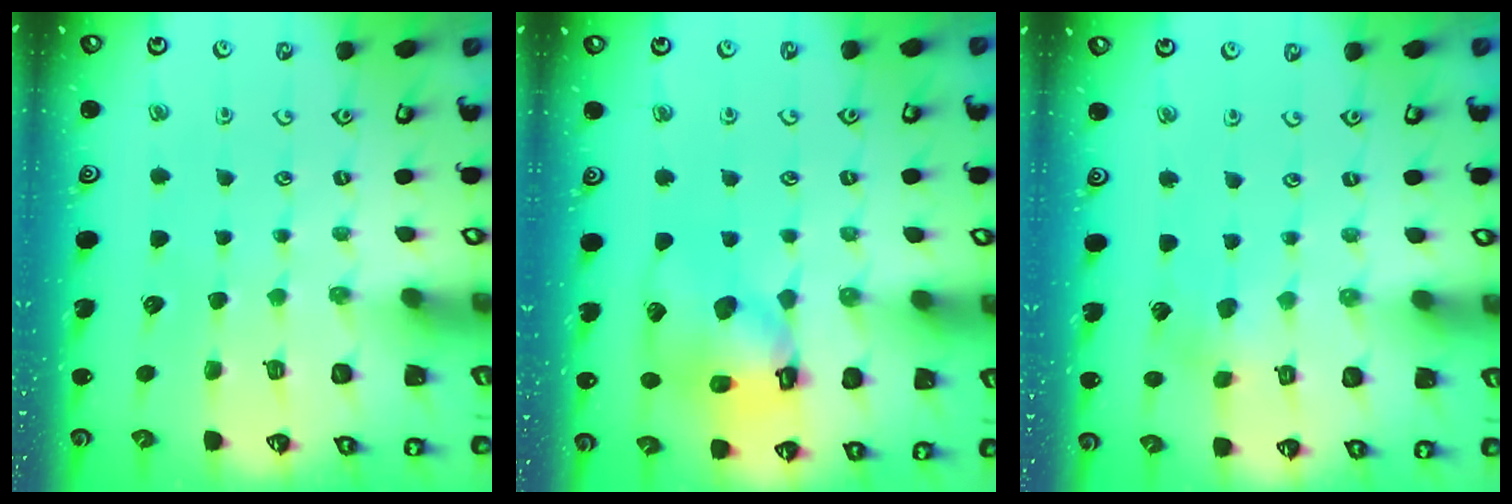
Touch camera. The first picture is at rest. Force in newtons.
{"total": 14.5, "press": 14.4, "slide": 1.8}
{"total": 3.0, "press": 2.9, "slide": 0.6}